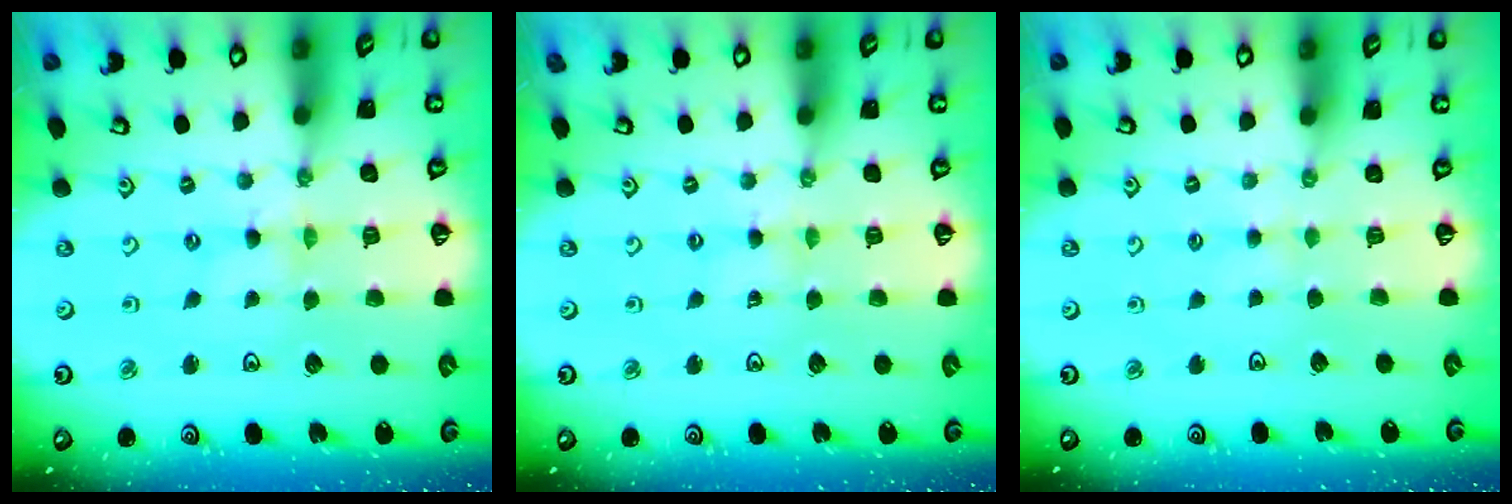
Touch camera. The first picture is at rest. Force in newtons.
{"total": 1.4, "press": 1.3, "slide": 0.2}
{"total": 1.9, "press": 1.9, "slide": 0.4}